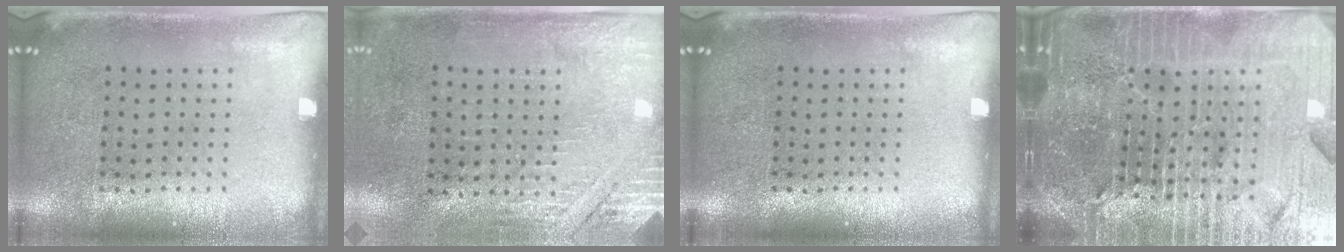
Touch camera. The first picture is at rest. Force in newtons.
{"total": 2.7, "press": 2.5, "slide": 1.1}
{"total": 0.0}
{"total": 7.1, "press": 6.2, "slide": 3.5}